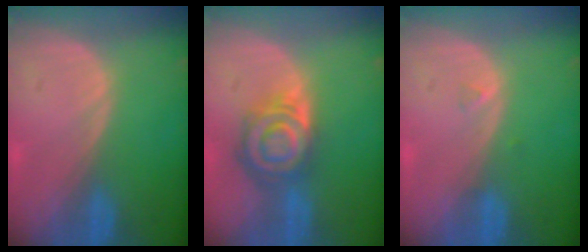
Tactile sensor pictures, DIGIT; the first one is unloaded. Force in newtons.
{"total": 8.0, "press": 7.1, "slide": 3.8}
{"total": 0.7, "press": 0.7, "slide": 0.2}